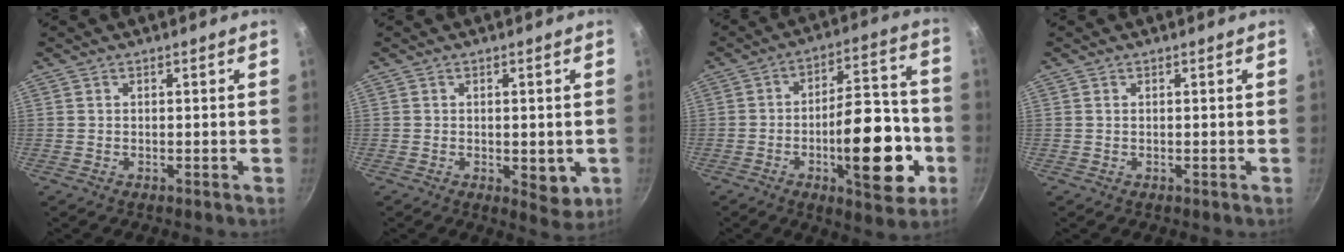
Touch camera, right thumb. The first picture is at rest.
{"total": 5.8, "force": [-1.0, 3.1, 4.9], "torque": [-0.053, -0.009, -0.008]}
{"total": 19.7, "force": [-6.0, 7.9, 17.0], "torque": [-0.211, 0.042, -0.084]}
{"total": 0.0}